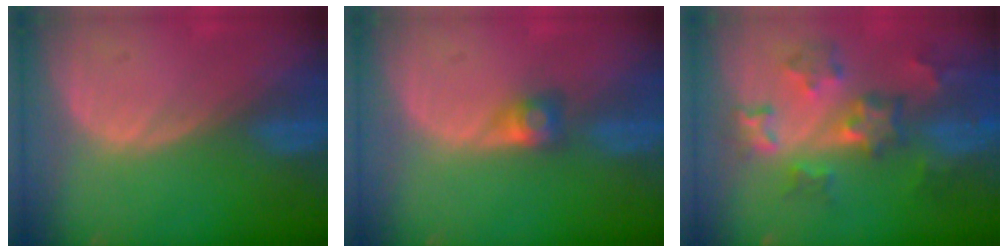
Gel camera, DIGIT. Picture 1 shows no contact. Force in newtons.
{"total": 2.6, "press": 2.4, "slide": 1.0}
{"total": 8.4, "press": 7.7, "slide": 3.3}